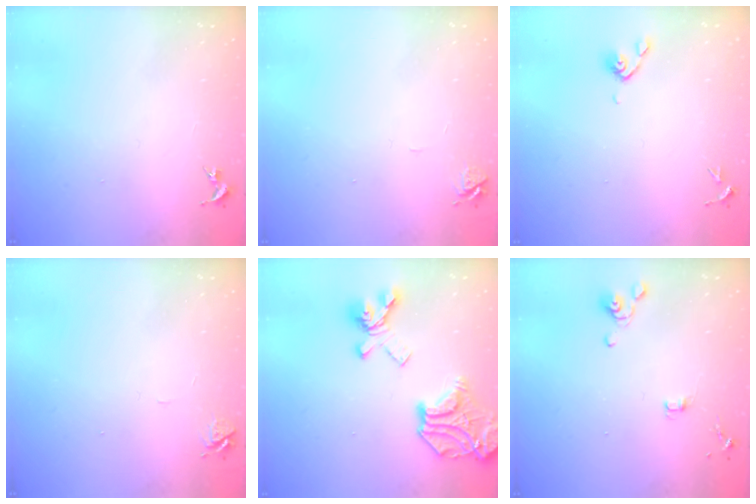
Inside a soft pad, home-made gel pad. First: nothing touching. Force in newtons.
{"total": 5.8, "press": 5.8, "slide": 0.7}
{"total": 5.1, "press": 4.9, "slide": 1.2}
{"total": 5.8, "press": 5.8, "slide": 0.7}
{"total": 21.3, "press": 21.2, "slide": 1.6}
{"total": 4.7, "press": 4.2, "slide": 2.2}